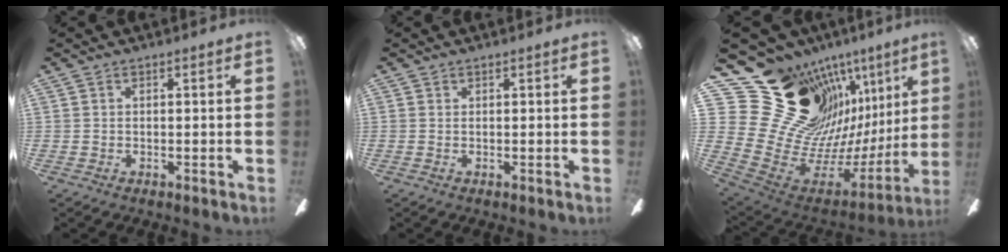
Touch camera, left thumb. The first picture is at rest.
{"total": 0.0}
{"total": 26.7, "force": [15.5, 17.0, 13.6], "torque": [-0.224, -0.148, 0.341]}